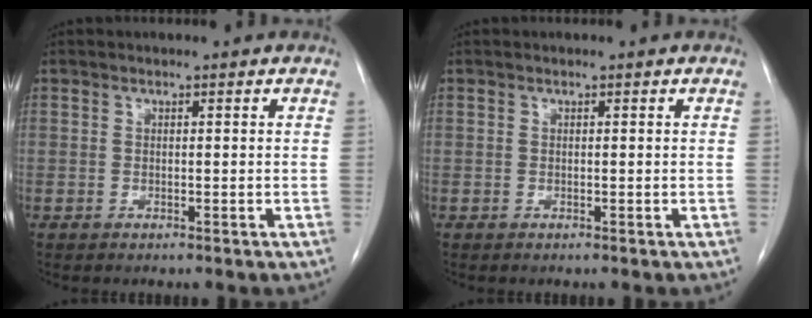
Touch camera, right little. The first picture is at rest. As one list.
[{"total": 0.0}]